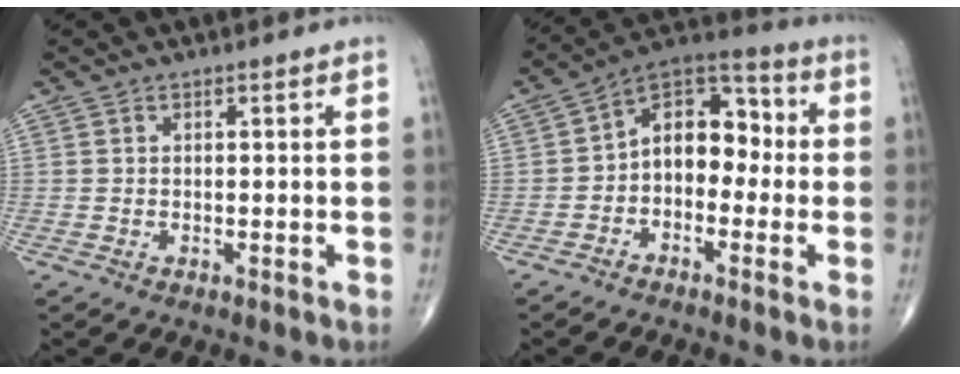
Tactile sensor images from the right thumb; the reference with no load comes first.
{"total": 11.1, "force": [-1.1, 7.5, 8.1], "torque": [-0.089, 0.045, -0.039]}